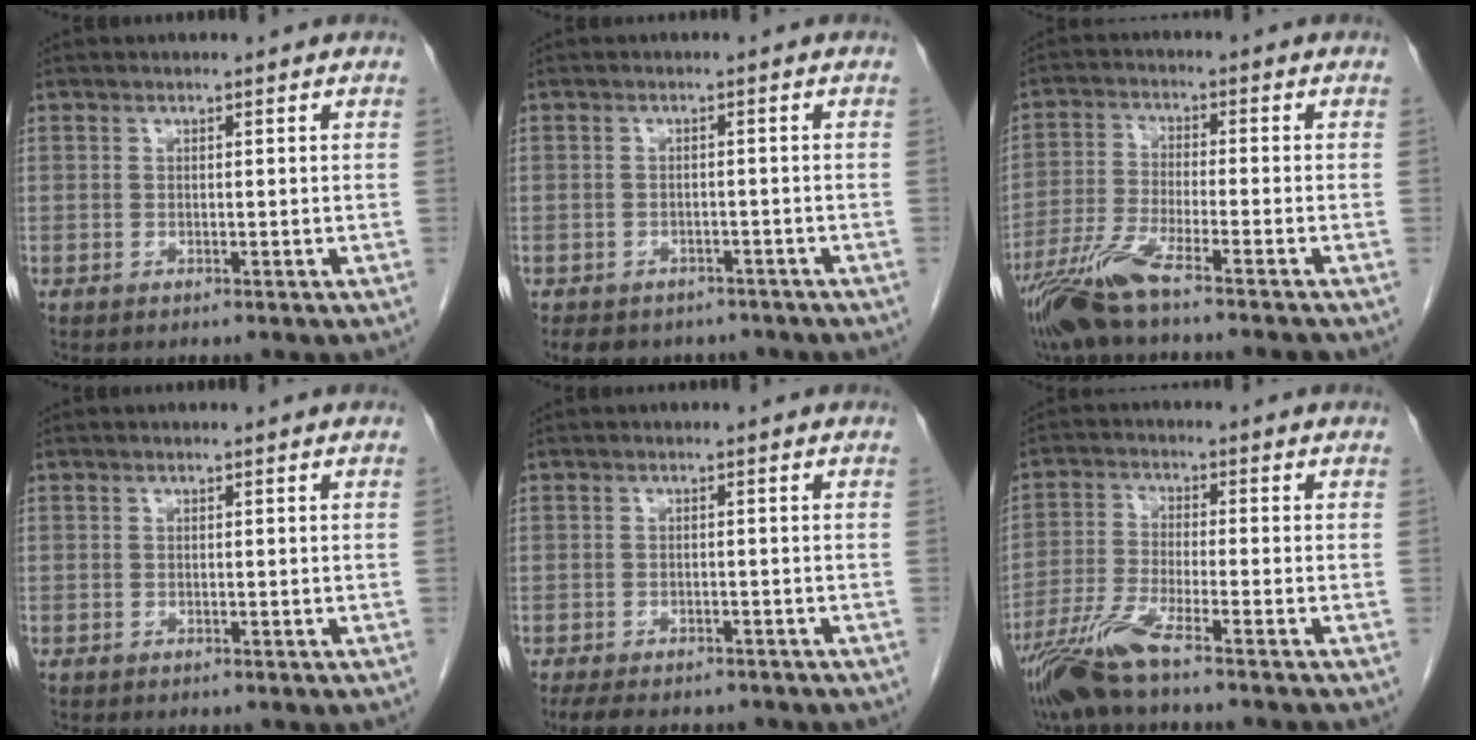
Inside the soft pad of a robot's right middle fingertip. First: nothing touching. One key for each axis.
{"total": 8.4, "fx": -6.6, "fy": 4.7, "fz": 2.2, "tx": -0.030, "ty": 0.003, "tz": -0.078}
{"total": 9.6, "fx": -7.4, "fy": -0.4, "fz": 6.2, "tx": -0.118, "ty": -0.030, "tz": -0.137}
{"total": 0.0}
{"total": 9.7, "fx": -8.1, "fy": 3.5, "fz": 4.0, "tx": -0.069, "ty": -0.003, "tz": -0.107}
{"total": 8.2, "fx": -6.2, "fy": -0.6, "fz": 5.3, "tx": -0.109, "ty": -0.028, "tz": -0.124}